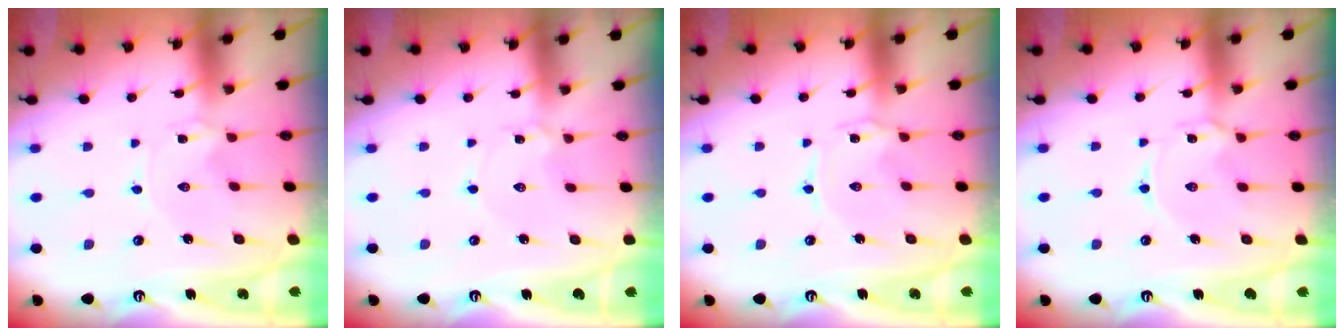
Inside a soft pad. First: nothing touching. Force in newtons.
{"total": 1.9, "press": 1.9, "slide": 0.2}
{"total": 1.1, "press": 1.1, "slide": 0.2}
{"total": 2.3, "press": 2.3, "slide": 0.3}